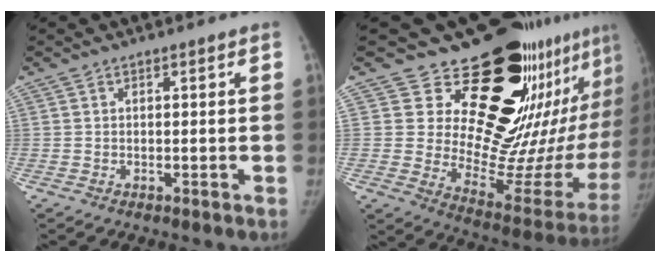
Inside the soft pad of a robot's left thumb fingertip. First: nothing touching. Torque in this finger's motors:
{"motor_torque": [2.36, 1.45, 1.29, -1.44, 0.18]}